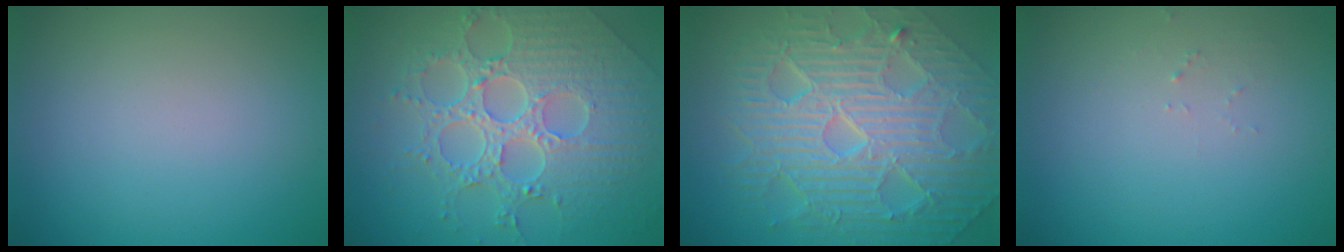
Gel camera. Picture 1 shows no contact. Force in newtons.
{"total": 8.1, "press": 6.0, "slide": 5.4}
{"total": 11.3, "press": 7.5, "slide": 8.4}
{"total": 0.7, "press": 0.7, "slide": 0.1}